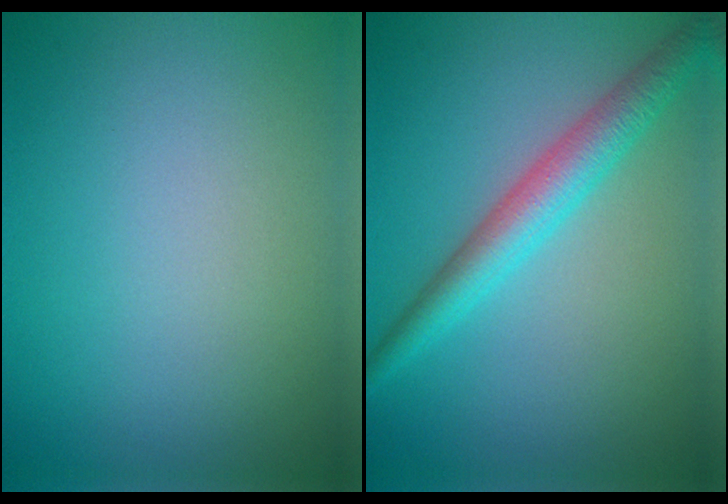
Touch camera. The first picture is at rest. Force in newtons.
{"total": 4.2, "press": 4.2, "slide": 0.1}